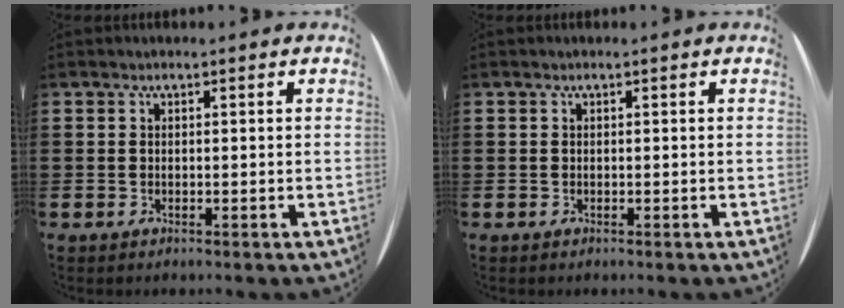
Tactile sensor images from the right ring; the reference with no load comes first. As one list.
[{"total": 0.0}]